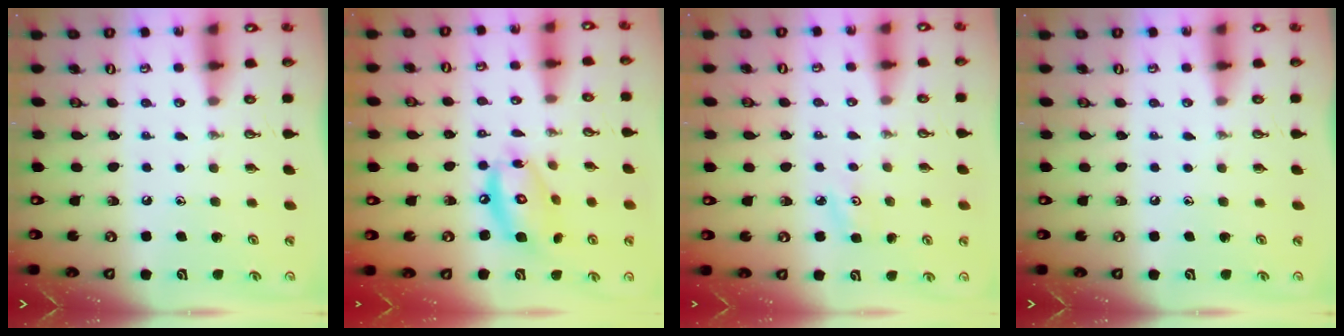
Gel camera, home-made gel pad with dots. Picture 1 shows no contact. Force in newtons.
{"total": 12.7, "press": 12.7, "slide": 1.1}
{"total": 3.1, "press": 3.1, "slide": 0.4}
{"total": 0.0}